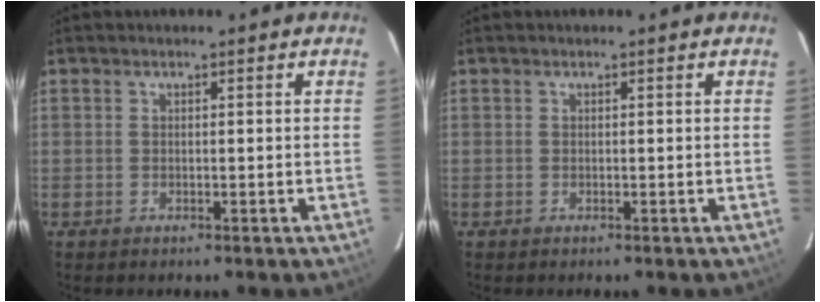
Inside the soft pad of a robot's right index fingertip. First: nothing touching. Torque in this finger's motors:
{"motor_torque": [0.01, 0.02, -0.03, 0.00]}